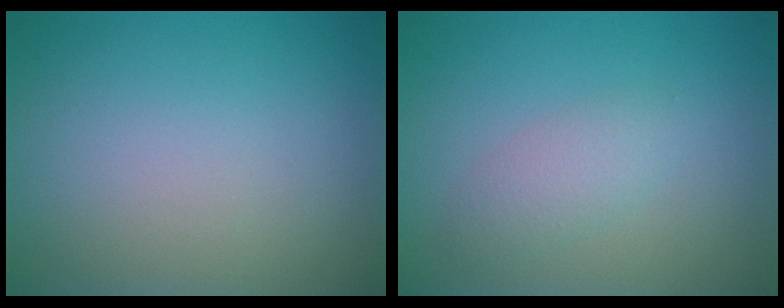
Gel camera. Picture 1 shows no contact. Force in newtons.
{"total": 2.0, "press": 1.9, "slide": 0.1}